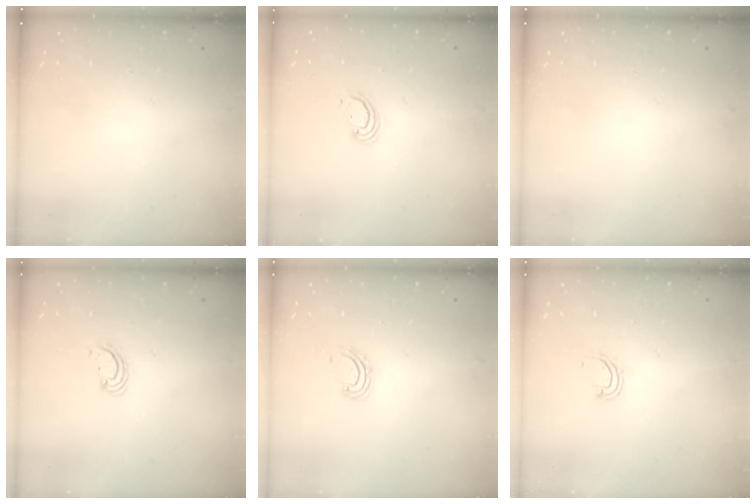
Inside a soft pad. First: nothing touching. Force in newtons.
{"total": 2.3, "press": 2.3, "slide": 0.3}
{"total": 0.0}
{"total": 2.2, "press": 2.2, "slide": 0.2}
{"total": 3.3, "press": 3.3, "slide": 0.3}
{"total": 4.3, "press": 4.3, "slide": 0.5}